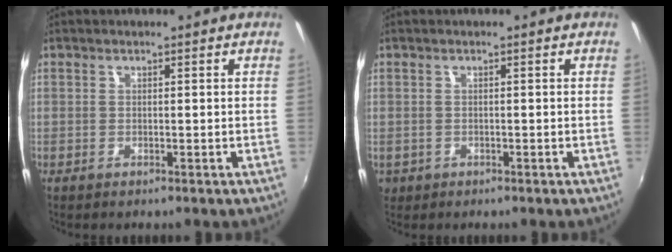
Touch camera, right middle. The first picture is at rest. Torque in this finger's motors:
{"motor_torque": [0.22, -0.23, -0.07, 0.00]}